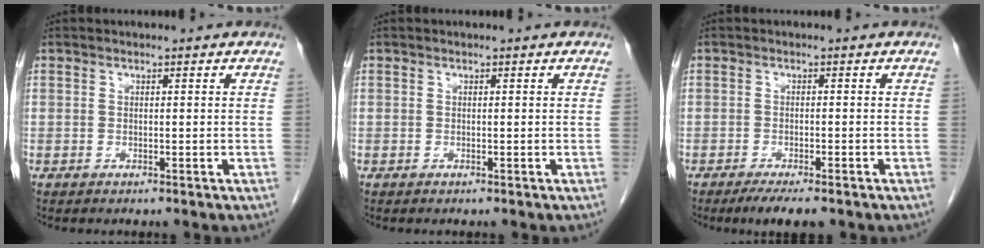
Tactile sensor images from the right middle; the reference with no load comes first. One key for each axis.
{"total": 0.0}
{"total": 4.8, "fx": -3.6, "fy": 1.0, "fz": 3.0, "tx": -0.044, "ty": -0.009, "tz": -0.052}